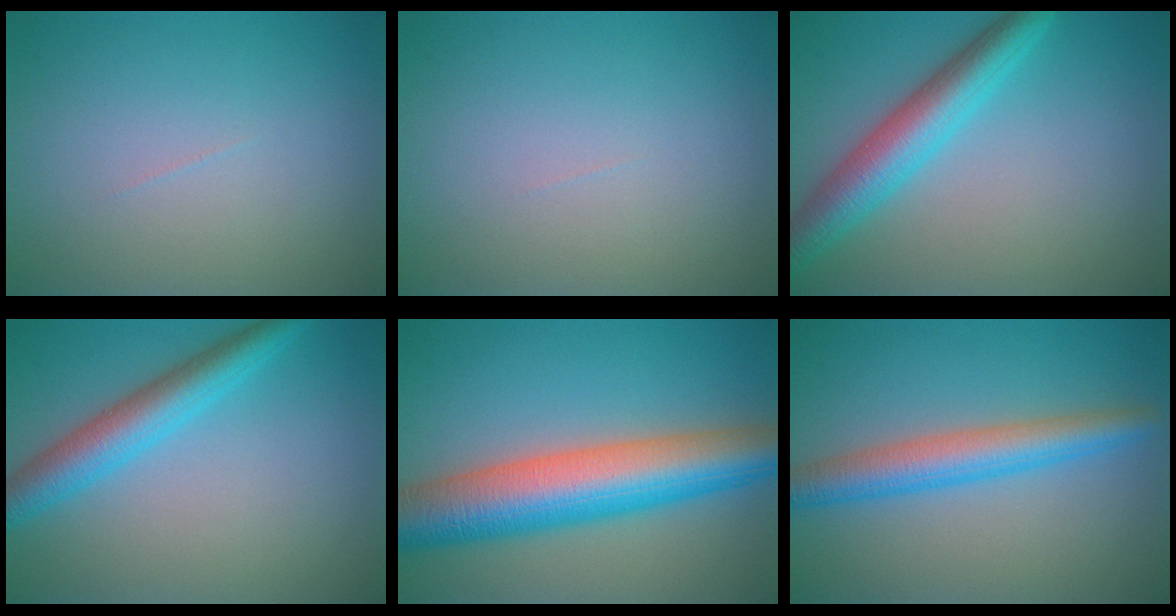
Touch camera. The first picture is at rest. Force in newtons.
{"total": 0.0}
{"total": 5.5, "press": 5.5, "slide": 0.1}
{"total": 4.7, "press": 4.7, "slide": 0.1}
{"total": 10.8, "press": 10.8, "slide": 0.3}
{"total": 4.7, "press": 4.7, "slide": 0.2}